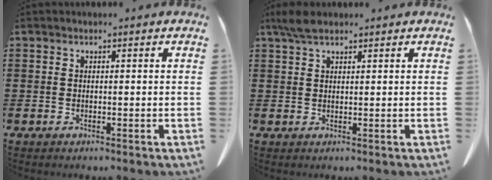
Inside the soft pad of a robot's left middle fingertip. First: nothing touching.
{"total": 3.2, "force": [2.1, 1.1, 2.1], "torque": [-0.046, 0.005, 0.040]}